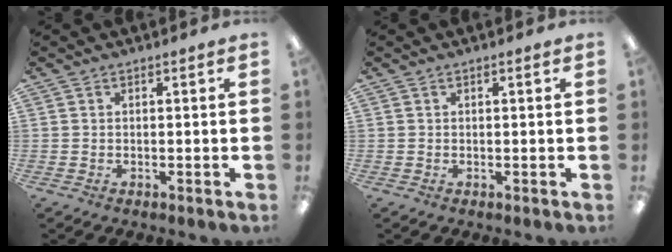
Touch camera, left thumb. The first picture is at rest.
{"total": 0.6, "force": [0.3, 0.0, 0.5], "torque": [-0.009, 0.001, 0.005]}